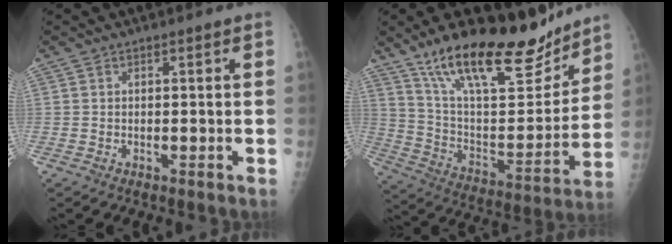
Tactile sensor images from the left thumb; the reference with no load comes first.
{"total": 25.5, "force": [18.8, 8.6, 15.0], "torque": [-0.198, -0.083, 0.314]}